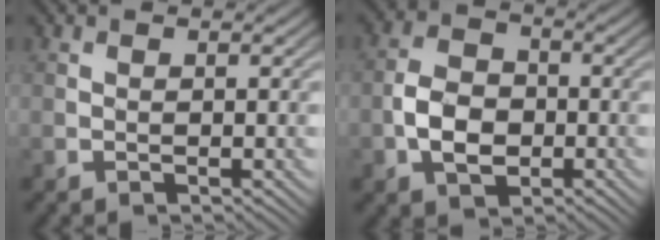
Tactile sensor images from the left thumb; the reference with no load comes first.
{"total": 5.8, "force": [-1.7, 4.1, 3.7], "torque": [-0.077, -0.003, -0.035]}